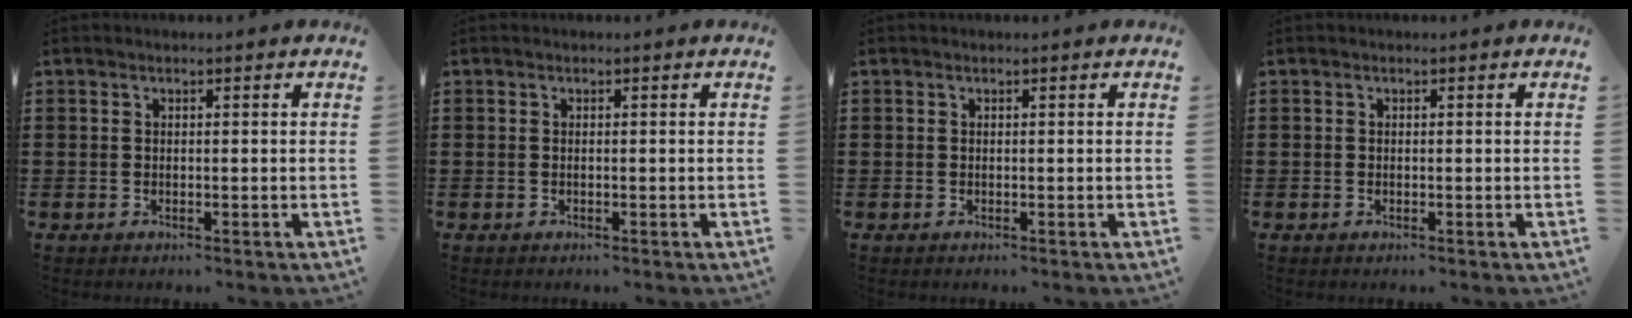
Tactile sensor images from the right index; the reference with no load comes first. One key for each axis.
{"total": 0.0}
{"total": 0.0}
{"total": 0.0}